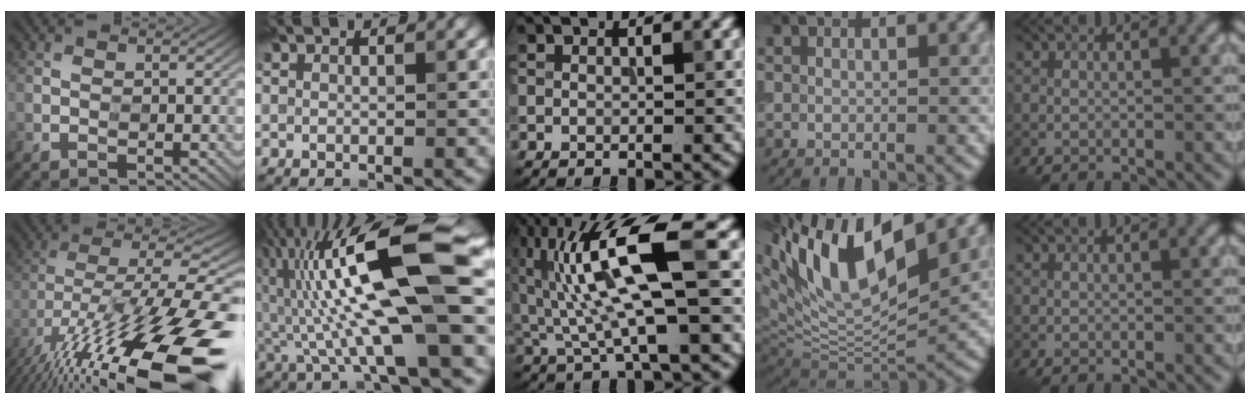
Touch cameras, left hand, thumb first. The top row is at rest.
{"thumb": {"total": 20.9, "force": [-10.7, 7.1, 16.6], "torque": [-0.306, -0.017, -0.171]}, "index": {"total": 14.3, "force": [0.8, 3.5, 13.8], "torque": [-0.249, 0.024, 0.011]}, "middle": {"total": 10.4, "force": [1.6, 2.4, 10.0], "torque": [-0.197, 0.006, 0.034]}, "ring": {"total": 12.7, "force": [6.2, 4.6, 10.1], "torque": [-0.187, 0.017, 0.117]}}